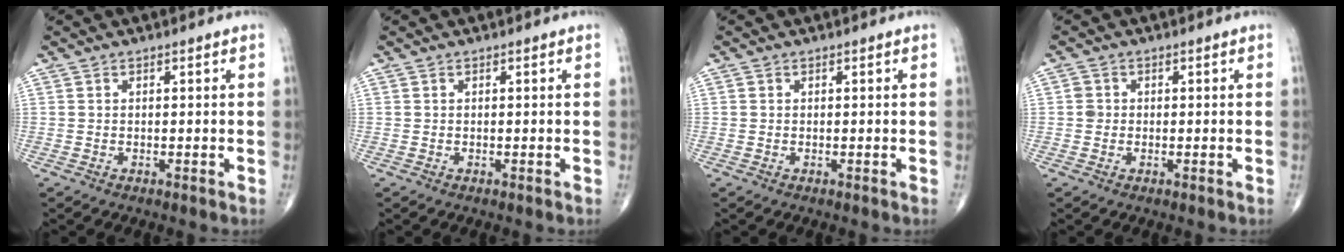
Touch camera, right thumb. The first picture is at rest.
{"total": 0.0}
{"total": 0.0}
{"total": 1.6, "force": [0.0, 1.5, 0.5], "torque": [-0.002, 0.004, -0.001]}